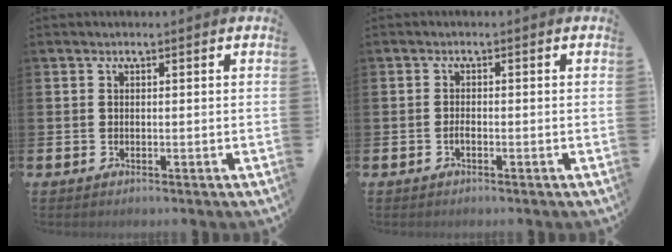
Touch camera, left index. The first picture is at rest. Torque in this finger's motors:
{"motor_torque": [0.28, 0.24, 0.00, 0.05]}